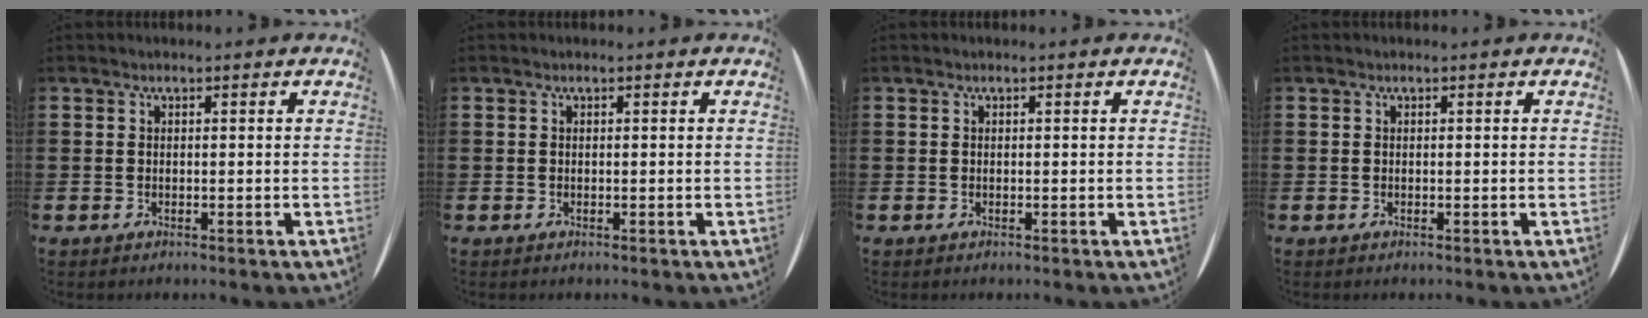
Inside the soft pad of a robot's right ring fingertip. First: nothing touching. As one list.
[{"total": 0.0}, {"total": 0.0}, {"total": 0.0}]